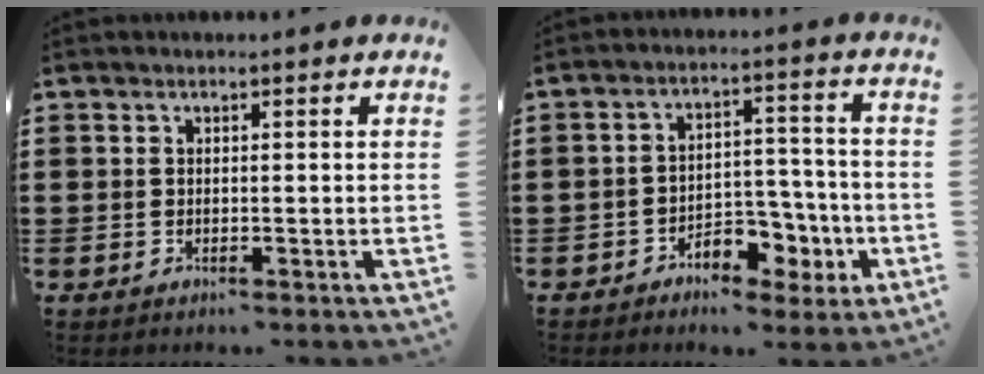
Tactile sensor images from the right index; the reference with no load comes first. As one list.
[{"total": 5.9, "force": [-3.4, 3.9, 2.7], "torque": [-0.038, 0.019, -0.063]}]